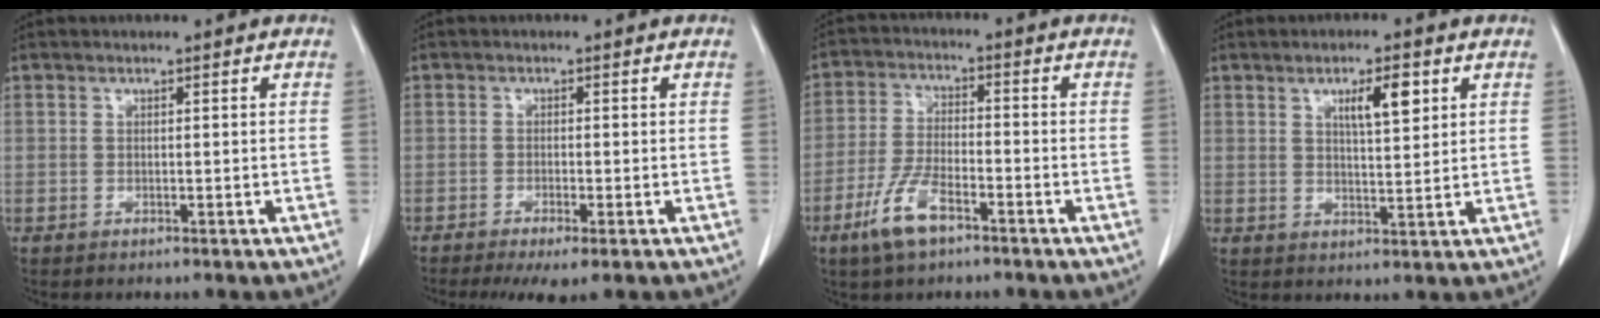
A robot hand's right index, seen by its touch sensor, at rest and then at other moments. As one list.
[{"total": 4.3, "force": [-2.7, 0.5, 3.3], "torque": [-0.055, -0.012, -0.043]}, {"total": 7.5, "force": [-4.6, 2.5, 5.5], "torque": [-0.123, -0.005, -0.087]}, {"total": 5.6, "force": [2.5, 1.3, 4.9], "torque": [-0.081, 0.002, 0.043]}]